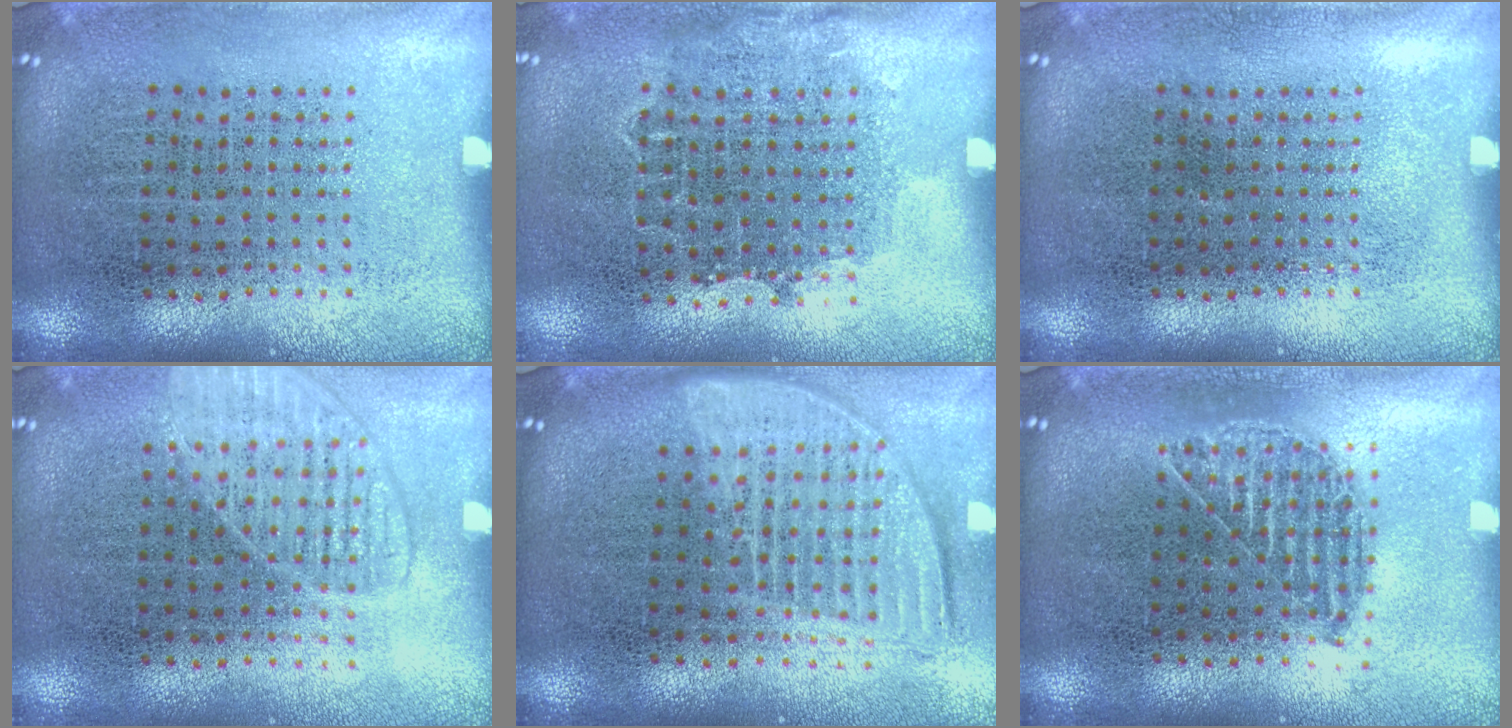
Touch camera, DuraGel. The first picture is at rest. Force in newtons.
{"total": 0.8, "press": 0.7, "slide": 0.5}
{"total": 0.0}
{"total": 1.5, "press": 1.4, "slide": 0.5}
{"total": 1.8, "press": 1.5, "slide": 1.0}
{"total": 1.0, "press": 0.9, "slide": 0.3}